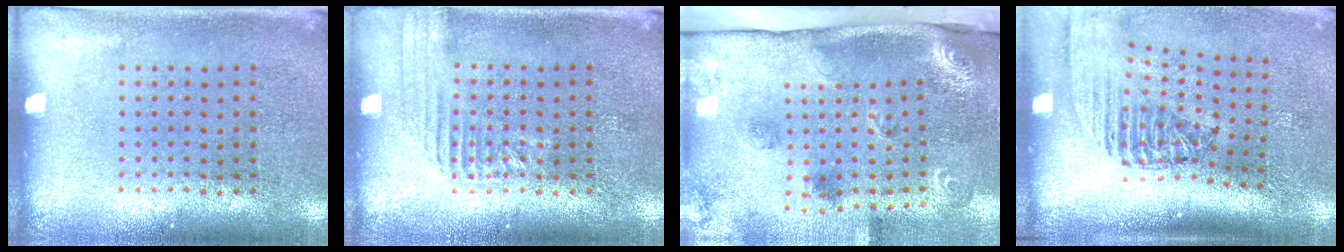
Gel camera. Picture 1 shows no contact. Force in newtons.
{"total": 1.7, "press": 1.6, "slide": 0.2}
{"total": 2.5, "press": 1.9, "slide": 1.7}
{"total": 2.4, "press": 1.8, "slide": 1.6}